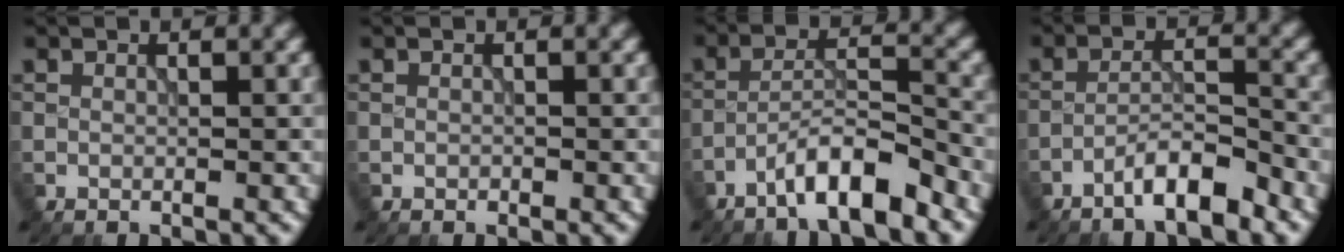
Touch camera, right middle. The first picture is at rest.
{"total": 0.0}
{"total": 5.3, "force": [-3.8, 0.9, 3.6], "torque": [-0.060, 0.012, -0.074]}
{"total": 4.3, "force": [-3.2, 0.7, 2.8], "torque": [-0.046, 0.010, -0.064]}